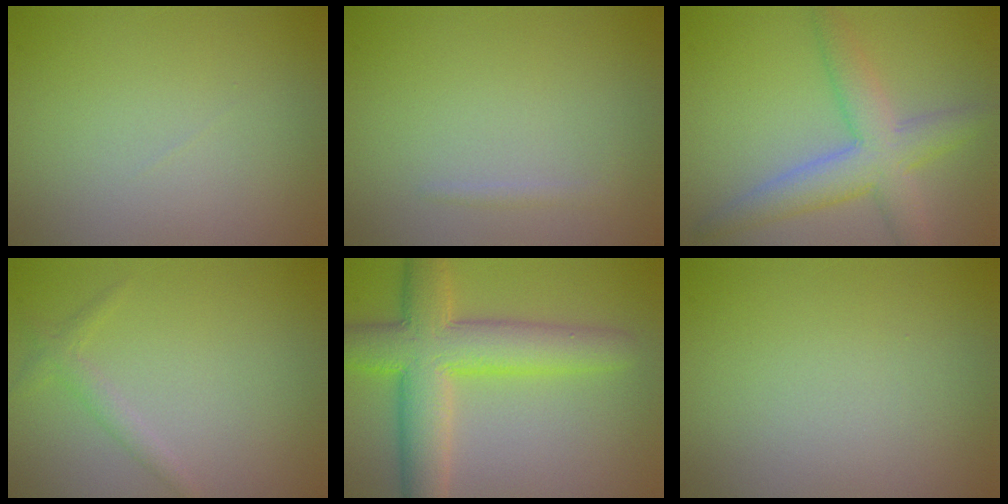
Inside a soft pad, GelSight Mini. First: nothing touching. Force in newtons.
{"total": 0.6, "press": 0.6, "slide": 0.0}
{"total": 5.1, "press": 5.1, "slide": 0.4}
{"total": 1.3, "press": 1.3, "slide": 0.0}
{"total": 8.2, "press": 8.2, "slide": 0.2}
{"total": 0.0}